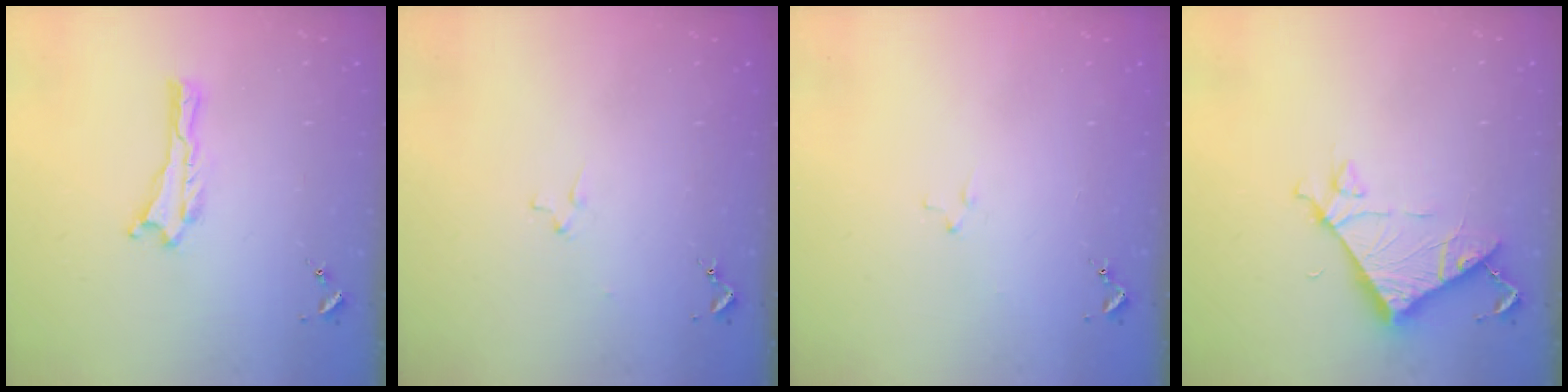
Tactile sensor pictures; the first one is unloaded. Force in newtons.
{"total": 1.1, "press": 1.1, "slide": 0.1}
{"total": 0.8, "press": 0.8, "slide": 0.2}
{"total": 7.2, "press": 7.2, "slide": 0.4}